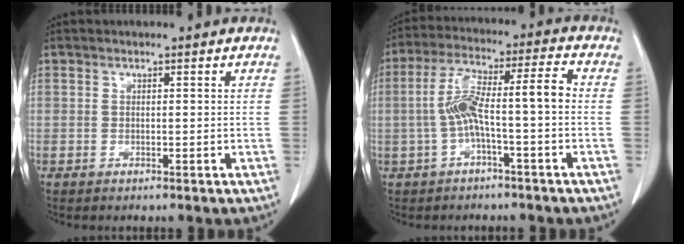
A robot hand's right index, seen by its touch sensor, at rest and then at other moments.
{"total": 9.4, "force": [-1.3, 1.1, 9.2], "torque": [-0.179, 0.041, -0.026]}